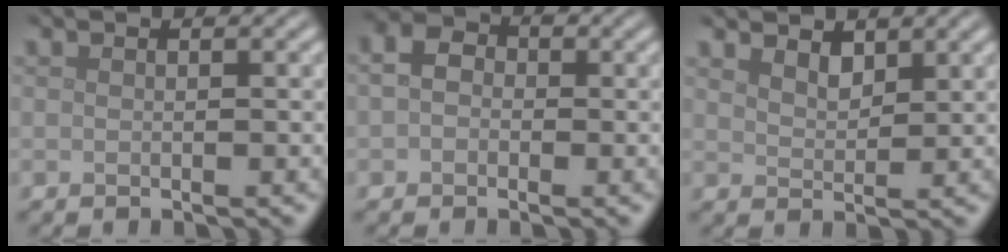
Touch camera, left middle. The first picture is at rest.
{"total": 2.7, "force": [-0.1, 2.3, 1.5], "torque": [-0.030, 0.004, -0.013]}
{"total": 2.2, "force": [1.8, 0.9, 0.8], "torque": [-0.022, -0.002, 0.034]}